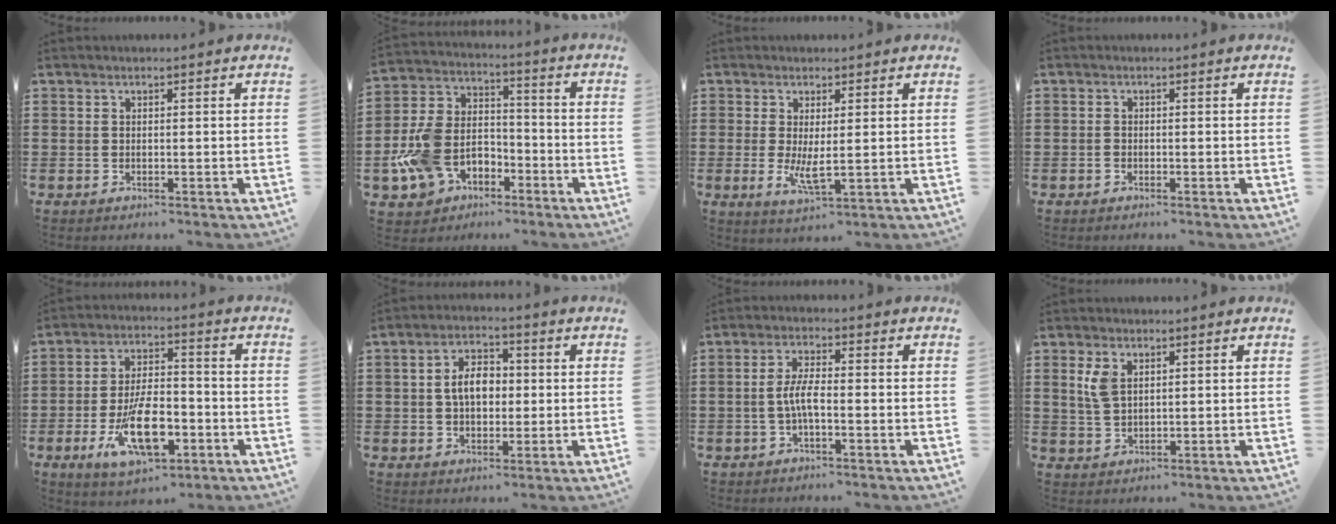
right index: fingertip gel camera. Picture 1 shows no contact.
{"total": 9.7, "force": [-4.1, 7.2, 5.1], "torque": [-0.146, 0.018, -0.081]}
{"total": 4.6, "force": [0.1, 1.5, 4.3], "torque": [-0.079, -0.007, 0.001]}
{"total": 0.8, "force": [-0.5, 0.5, 0.4], "torque": [-0.010, -0.001, -0.009]}
{"total": 12.3, "force": [-4.6, 5.6, 10.0], "torque": [-0.177, -0.003, -0.078]}
{"total": 5.7, "force": [0.1, 3.6, 4.3], "torque": [-0.090, 0.009, -0.006]}
{"total": 4.2, "force": [-0.9, 1.1, 4.0], "torque": [-0.092, -0.003, -0.025]}
{"total": 3.5, "force": [1.6, 1.9, 2.4], "torque": [-0.053, 0.007, 0.030]}